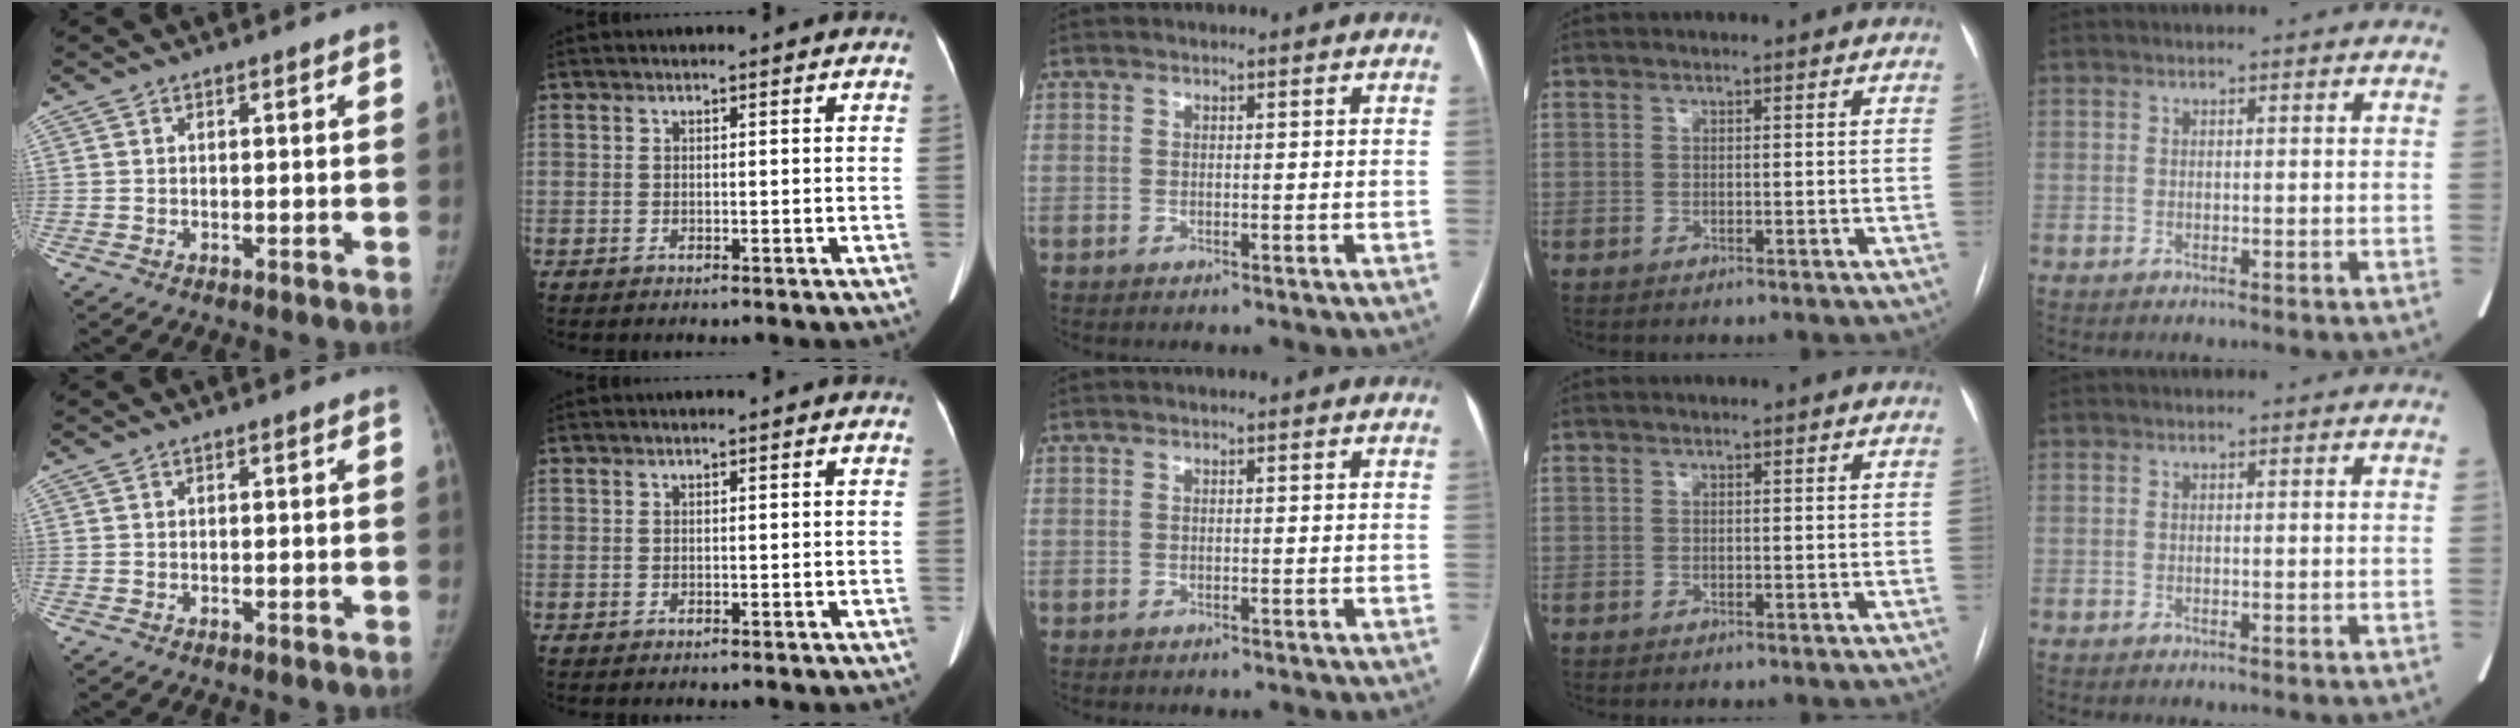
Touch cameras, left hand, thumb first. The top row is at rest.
{}